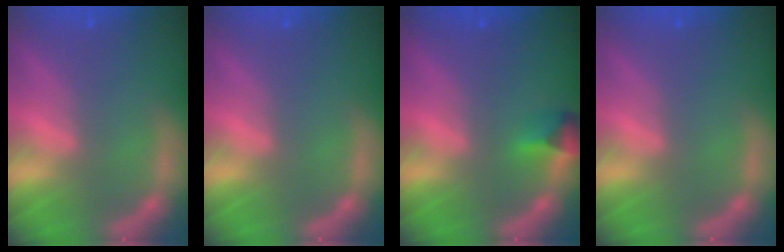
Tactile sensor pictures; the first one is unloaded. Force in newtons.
{"total": 0.0}
{"total": 1.9}
{"total": 0.0}